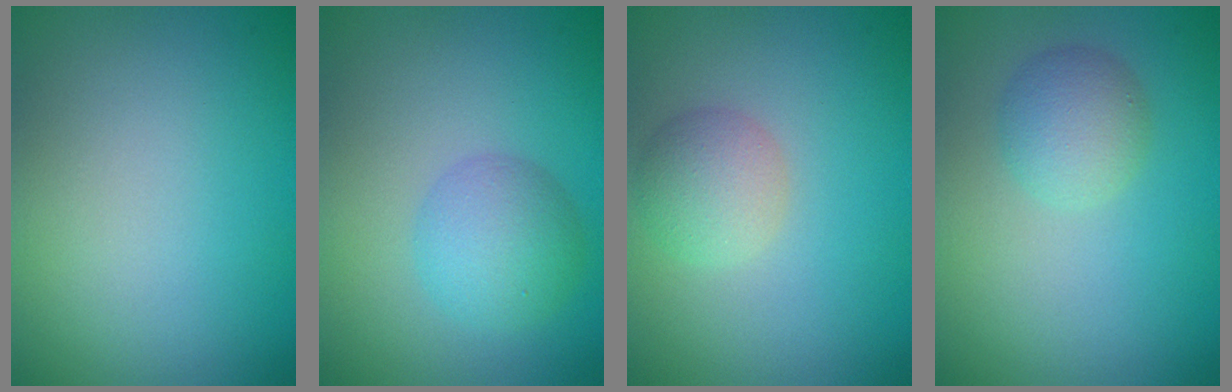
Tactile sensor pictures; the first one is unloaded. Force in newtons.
{"total": 3.7, "press": 3.7, "slide": 0.1}
{"total": 2.7, "press": 2.6, "slide": 0.2}
{"total": 2.6, "press": 2.6, "slide": 0.1}